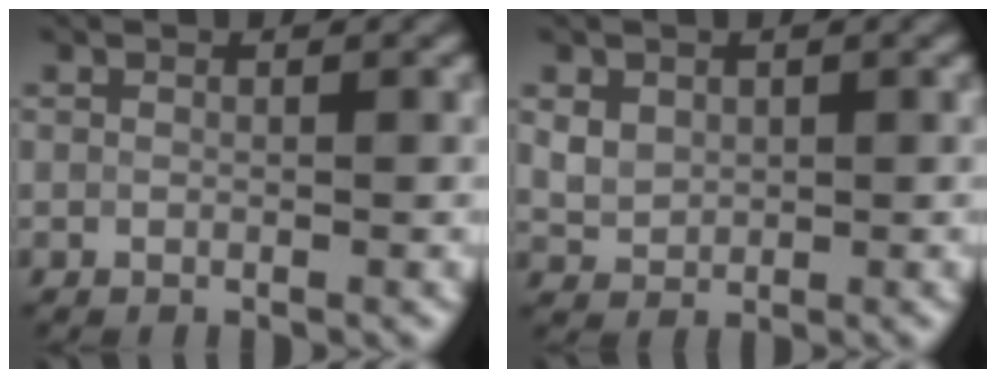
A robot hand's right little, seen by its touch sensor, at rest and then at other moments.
{"total": 2.1, "force": [0.7, 1.8, 0.9], "torque": [-0.019, -0.005, 0.020]}